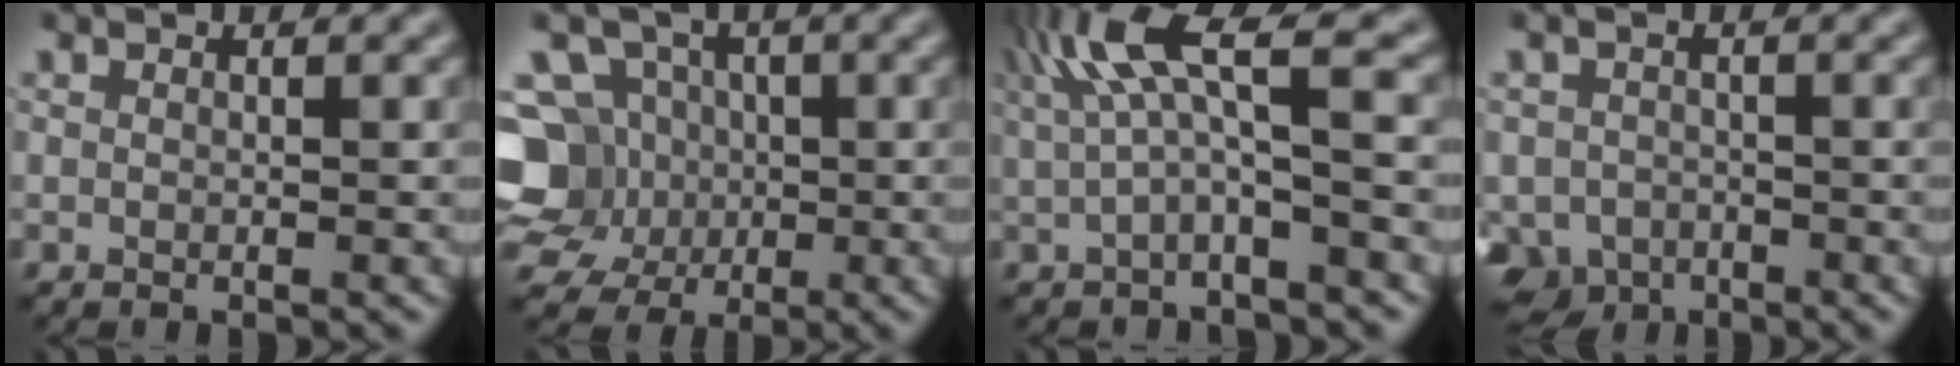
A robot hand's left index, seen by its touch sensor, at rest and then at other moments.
{"total": 9.5, "force": [-0.6, 8.8, 3.5], "torque": [-0.087, 0.026, -0.046]}
{"total": 6.0, "force": [1.7, 1.2, 5.6], "torque": [-0.116, 0.009, 0.029]}
{"total": 4.8, "force": [-3.0, 3.4, 1.5], "torque": [-0.024, -0.012, -0.051]}